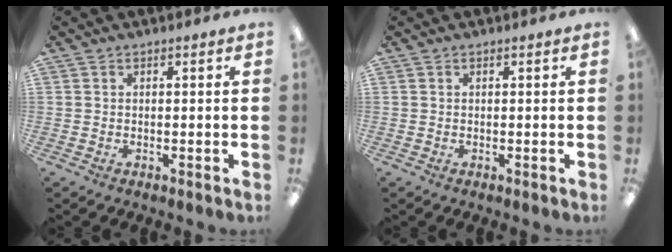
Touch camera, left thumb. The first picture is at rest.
{"total": 0.0}